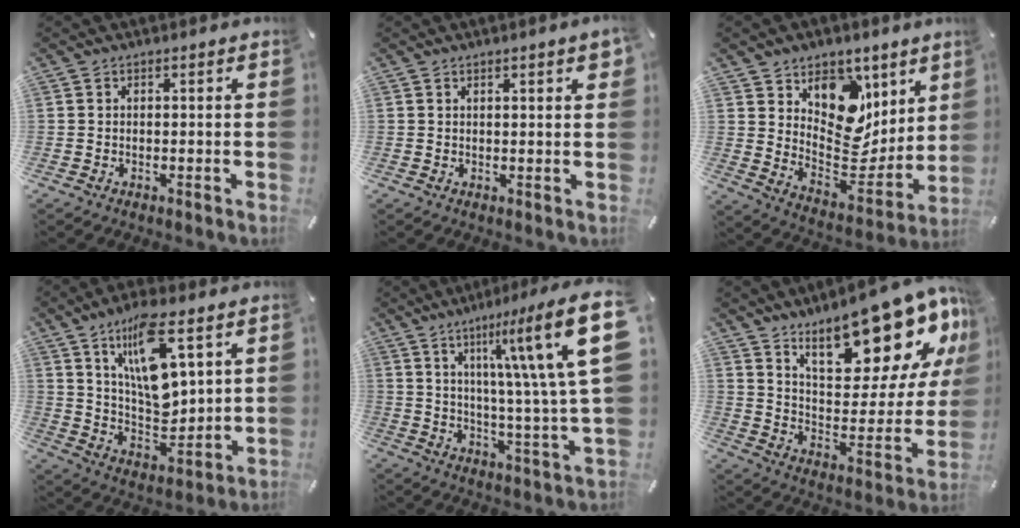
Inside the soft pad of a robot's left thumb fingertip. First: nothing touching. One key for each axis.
{"total": 2.2, "fx": 1.2, "fy": 0.2, "fz": 1.8, "tx": -0.036, "ty": 0.000, "tz": 0.019}
{"total": 13.1, "fx": 6.1, "fy": 10.6, "fz": 4.9, "tx": -0.035, "ty": -0.073, "tz": 0.111}
{"total": 15.6, "fx": 8.0, "fy": 6.7, "fz": 11.6, "tx": -0.221, "ty": -0.034, "tz": 0.132}
{"total": 24.2, "fx": 9.2, "fy": 4.8, "fz": 21.8, "tx": -0.312, "ty": -0.056, "tz": 0.136}
{"total": 23.3, "fx": 16.8, "fy": 9.0, "fz": 13.4, "tx": -0.171, "ty": -0.122, "tz": 0.280}